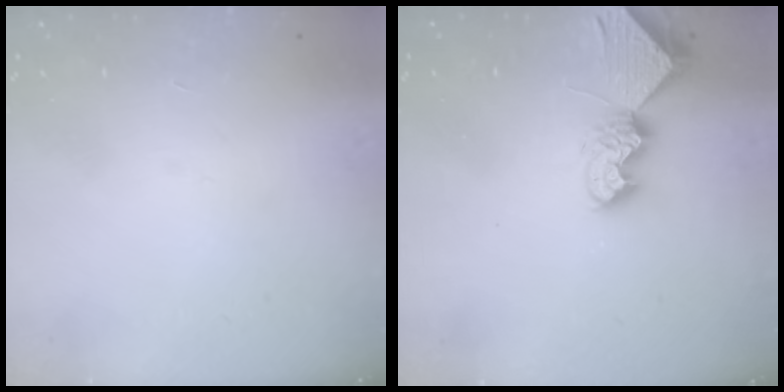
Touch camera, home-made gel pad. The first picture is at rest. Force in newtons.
{"total": 7.3, "press": 7.2, "slide": 1.0}